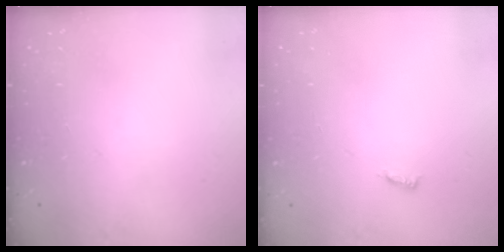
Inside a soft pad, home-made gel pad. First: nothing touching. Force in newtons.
{"total": 3.1, "press": 3.1, "slide": 0.2}